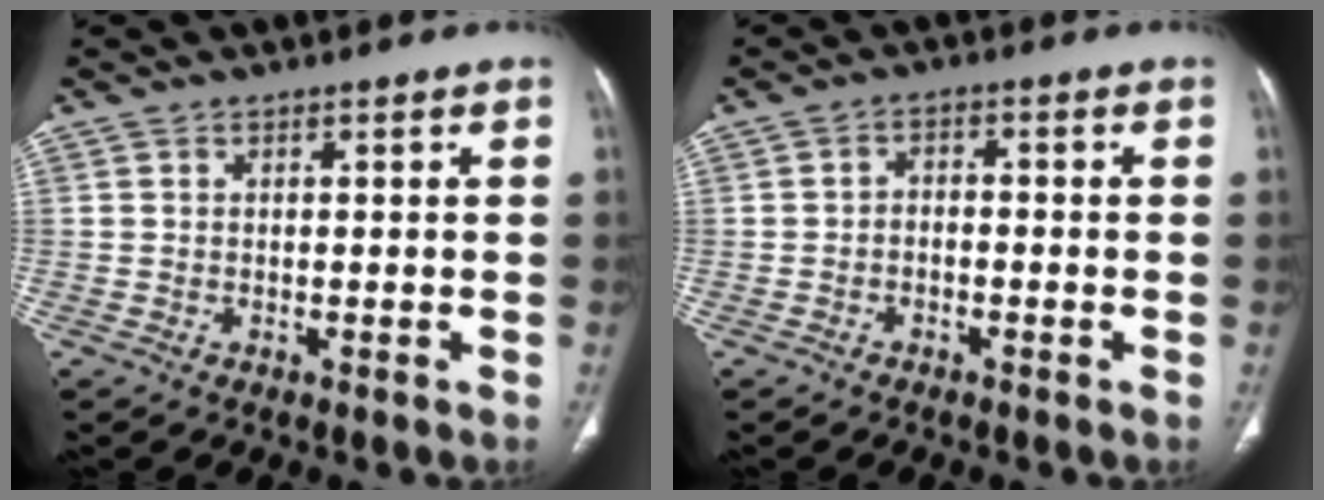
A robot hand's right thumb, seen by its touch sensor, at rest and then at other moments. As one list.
[{"total": 2.0, "force": [-0.9, 1.4, 1.2], "torque": [-0.013, 0.015, -0.019]}]